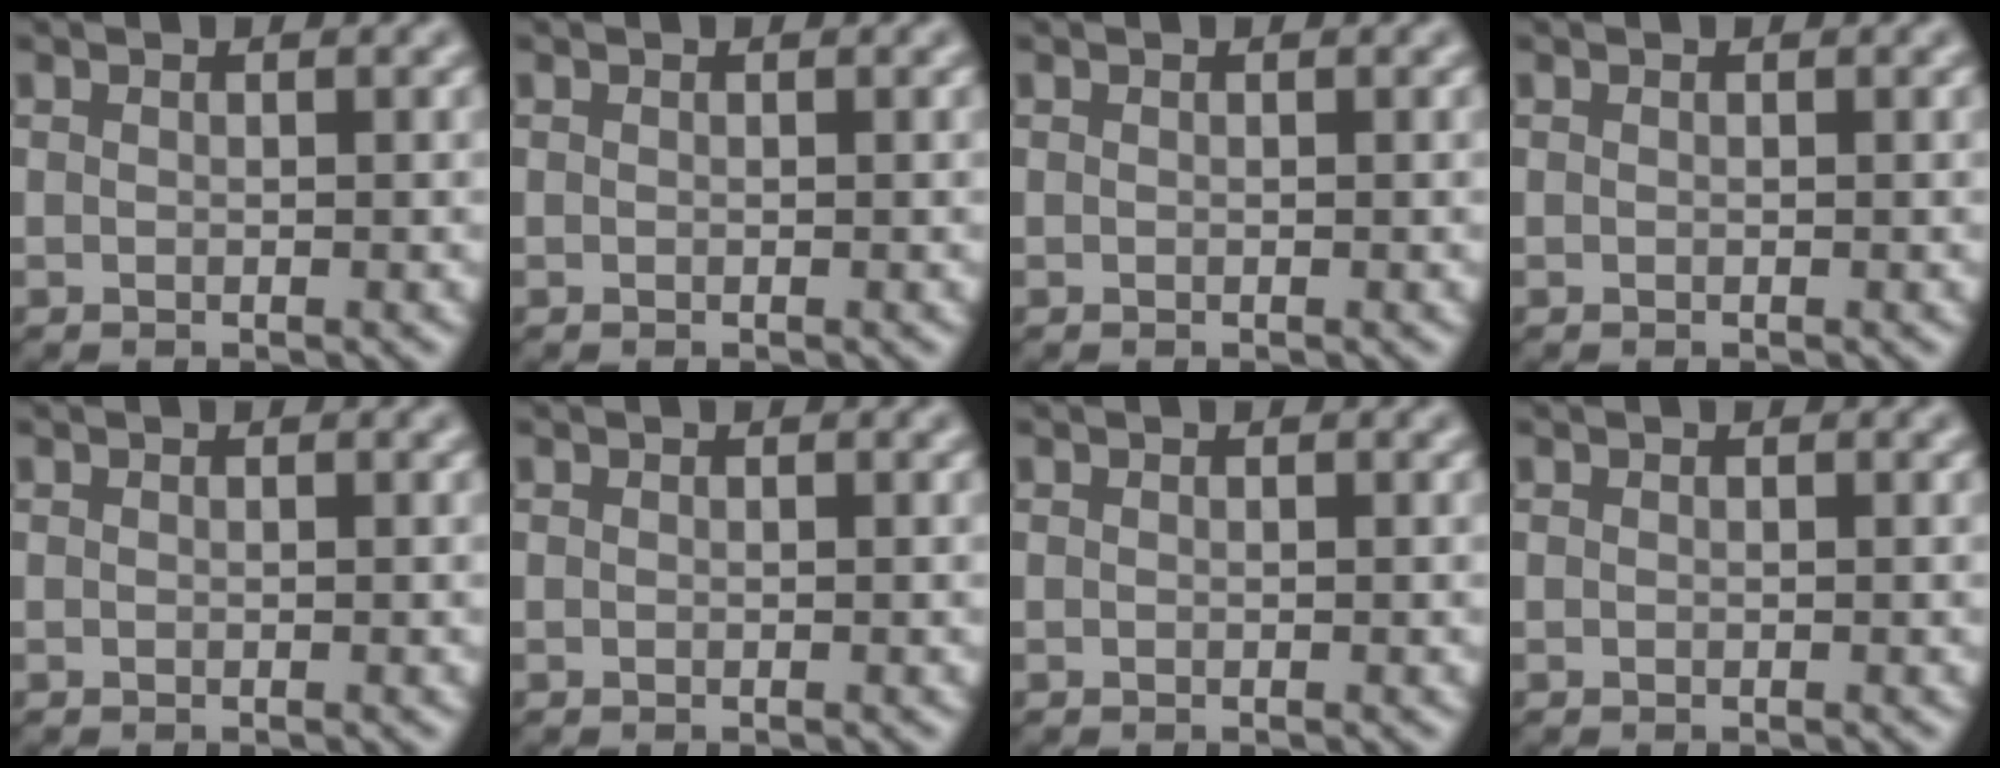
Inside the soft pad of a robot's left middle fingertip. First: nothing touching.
{"total": 0.0}
{"total": 0.0}
{"total": 0.0}
{"total": 0.0}
{"total": 0.0}
{"total": 0.0}
{"total": 0.0}